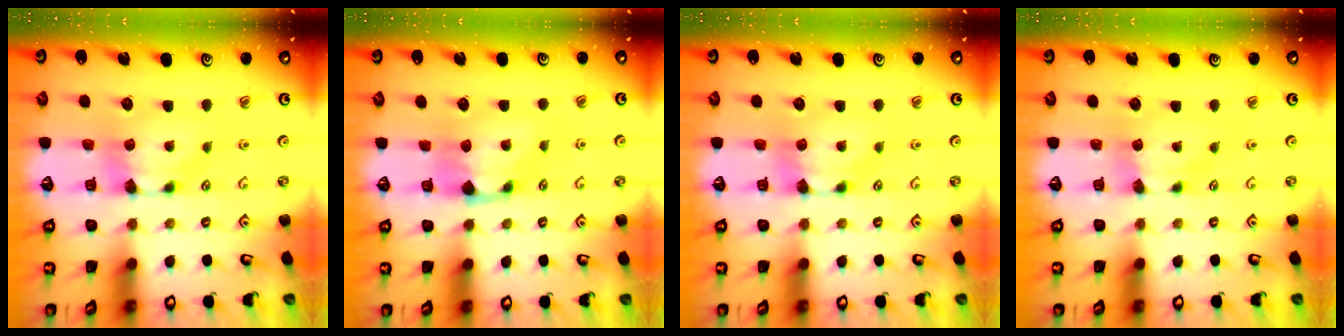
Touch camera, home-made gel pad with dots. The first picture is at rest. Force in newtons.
{"total": 1.2, "press": 0.4, "slide": 1.1}
{"total": 0.0}
{"total": 0.9, "press": 0.8, "slide": 0.3}